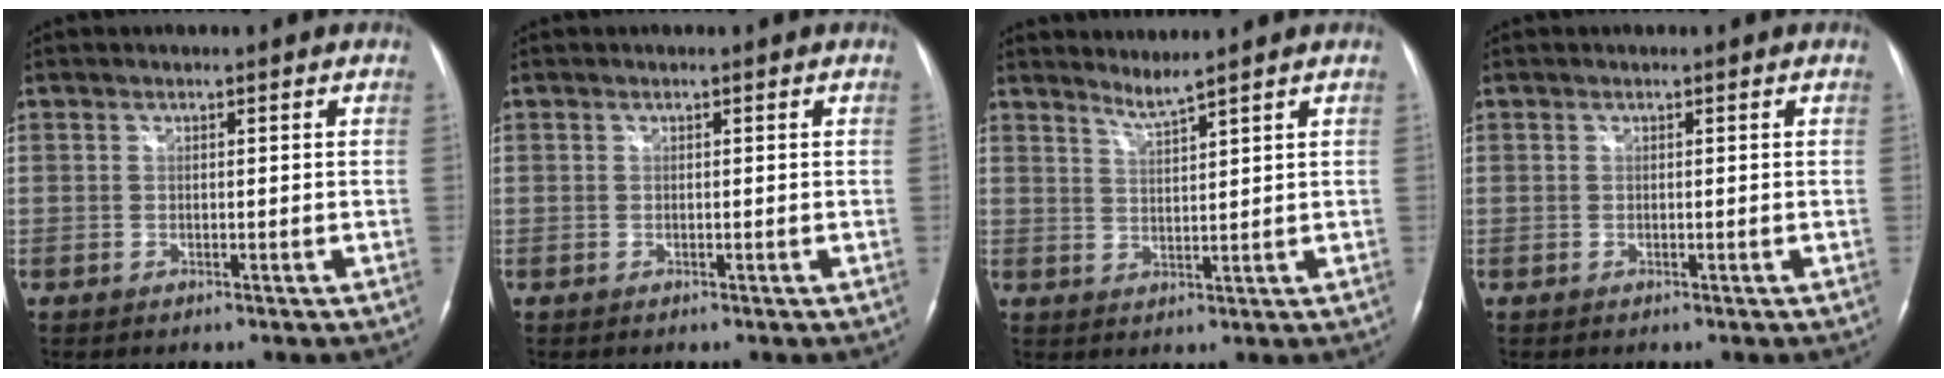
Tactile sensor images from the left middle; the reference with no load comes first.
{"total": 0.0}
{"total": 2.6, "force": [2.4, -1.1, 0.5], "torque": [-0.015, -0.012, 0.051]}
{"total": 0.0}